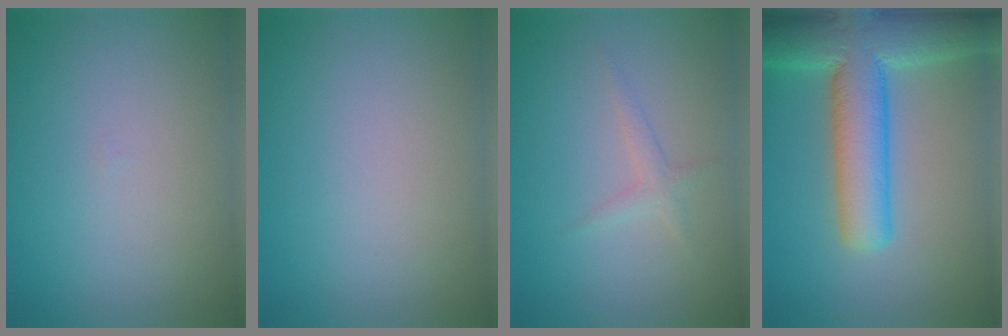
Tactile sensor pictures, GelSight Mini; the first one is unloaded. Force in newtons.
{"total": 0.0}
{"total": 1.2, "press": 1.2, "slide": 0.1}
{"total": 9.3, "press": 9.3, "slide": 0.4}